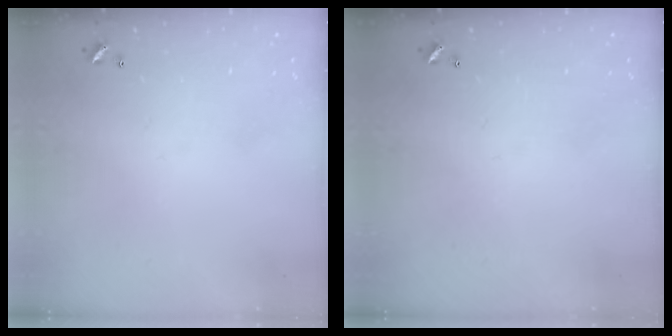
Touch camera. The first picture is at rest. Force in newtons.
{"total": 0.0}